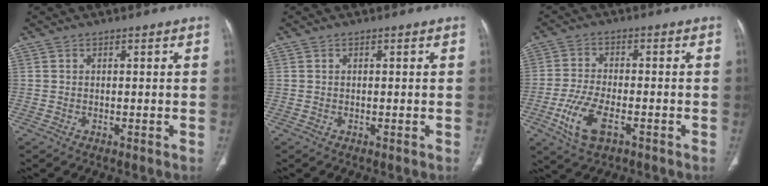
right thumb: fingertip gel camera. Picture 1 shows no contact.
{"total": 0.0}
{"total": 8.9, "force": [-3.7, 4.1, 7.0], "torque": [-0.152, 0.008, -0.066]}